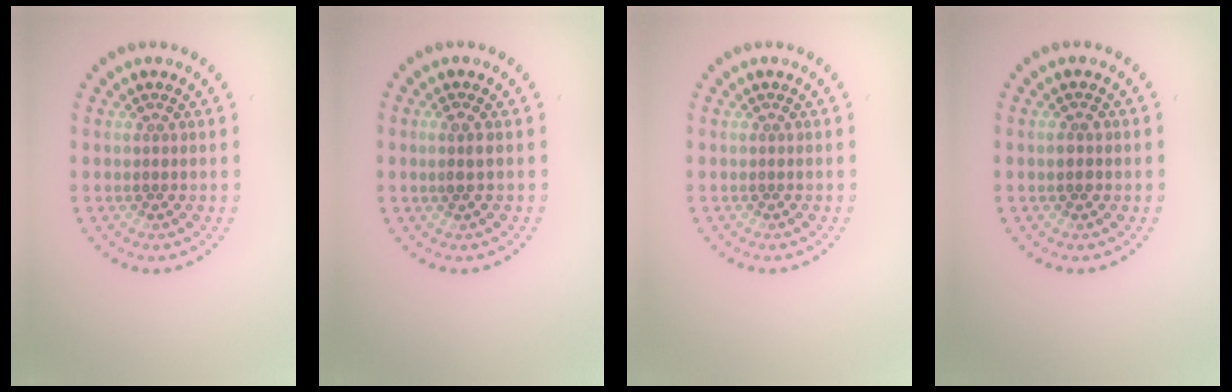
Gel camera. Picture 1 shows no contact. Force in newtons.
{"total": 1.3, "press": 1.2, "slide": 0.6}
{"total": 0.0}
{"total": 1.0, "press": 1.0, "slide": 0.1}